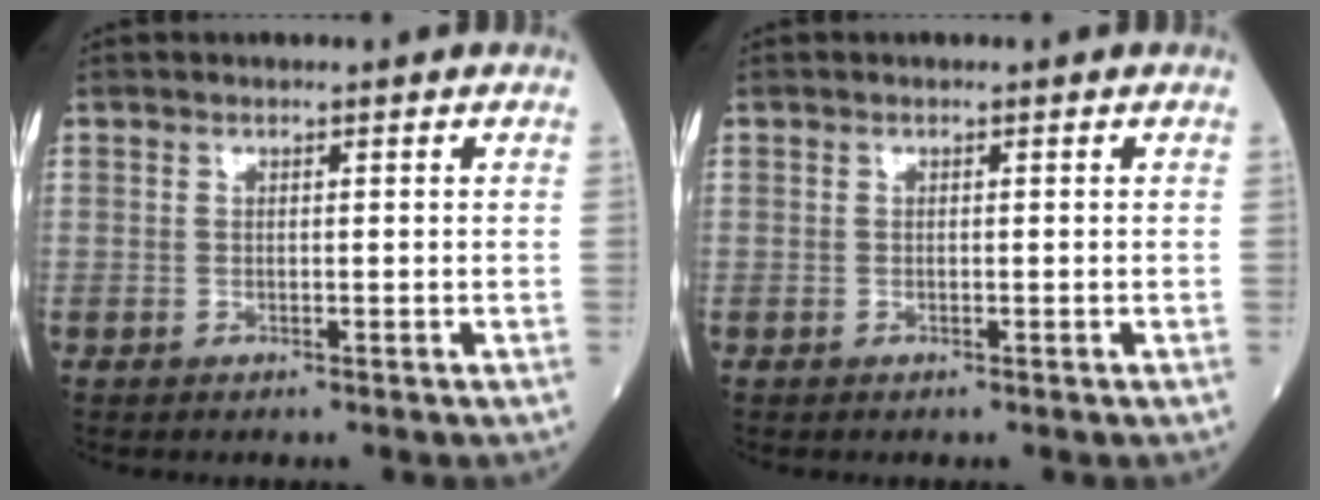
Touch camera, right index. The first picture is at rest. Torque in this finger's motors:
{"motor_torque": [0.20, 0.00, 0.05, 0.01]}